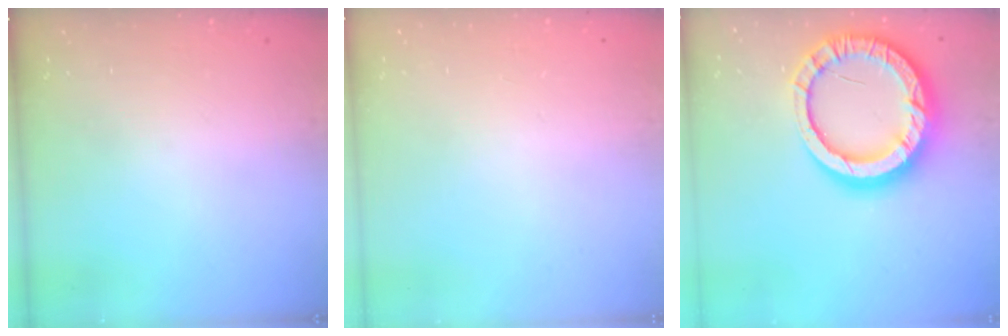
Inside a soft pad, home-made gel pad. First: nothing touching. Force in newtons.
{"total": 2.6, "press": 2.6, "slide": 0.2}
{"total": 20.3, "press": 20.2, "slide": 2.0}